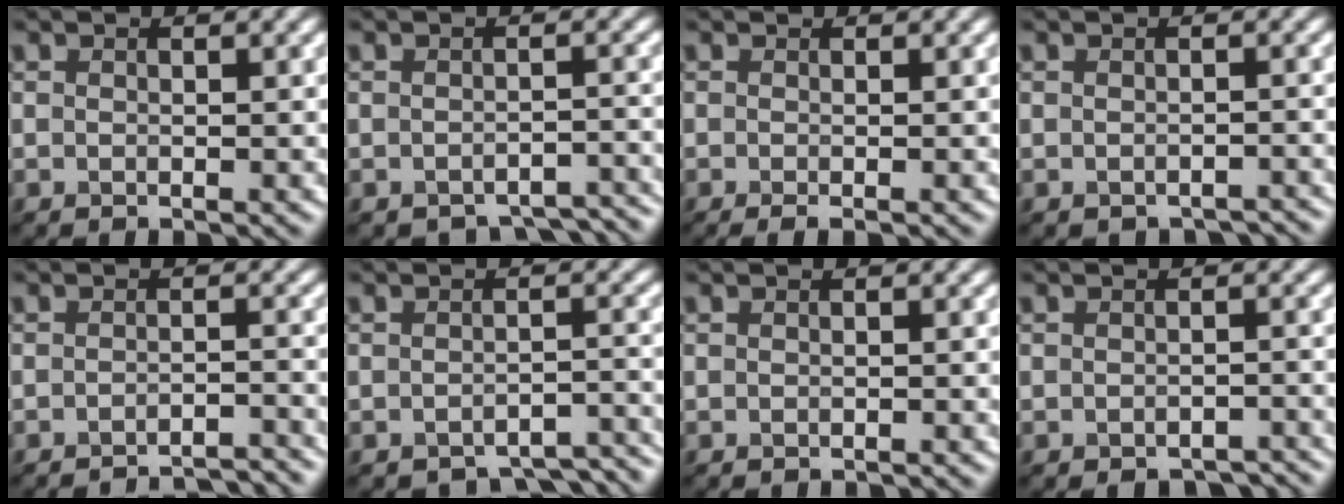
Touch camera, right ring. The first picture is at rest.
{"total": 4.6, "force": [-4.6, -0.5, -0.1], "torque": [-0.031, -0.005, -0.028]}
{"total": 1.3, "force": [-0.7, 0.4, 1.1], "torque": [-0.028, 0.001, -0.002]}
{"total": 2.9, "force": [-2.8, -0.7, -0.5], "torque": [-0.026, -0.011, -0.013]}
{"total": 5.2, "force": [-5.1, -0.8, 0.0], "torque": [-0.021, 0.003, -0.039]}
{"total": 5.0, "force": [-5.0, -0.4, 0.3], "torque": [-0.036, -0.006, -0.034]}
{"total": 1.1, "force": [-0.9, -0.5, -0.6], "torque": [-0.003, -0.009, -0.004]}
{"total": 3.4, "force": [-3.4, -0.6, -0.3], "torque": [-0.025, -0.003, -0.016]}